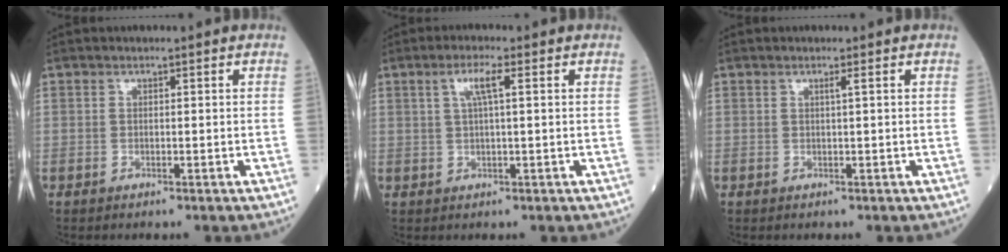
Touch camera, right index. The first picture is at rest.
{"total": 3.5, "force": [1.2, 0.2, 3.3], "torque": [-0.068, 0.008, 0.023]}
{"total": 0.6, "force": [0.2, -0.2, 0.5], "torque": [-0.013, -0.001, 0.006]}